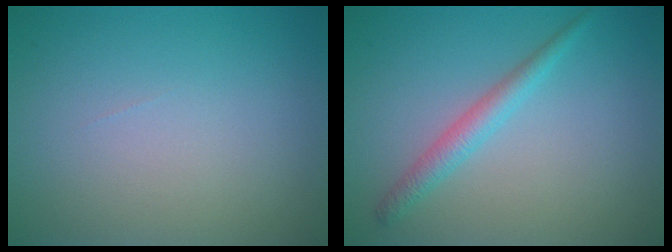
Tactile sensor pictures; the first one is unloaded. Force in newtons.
{"total": 2.2, "press": 2.2, "slide": 0.1}